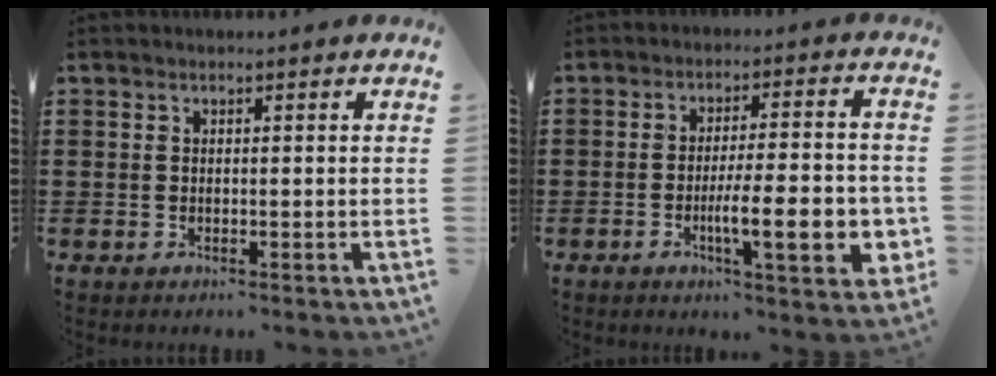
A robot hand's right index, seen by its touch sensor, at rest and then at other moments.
{"total": 10.8, "force": [-2.8, 2.4, 10.1], "torque": [-0.160, -0.011, -0.048]}